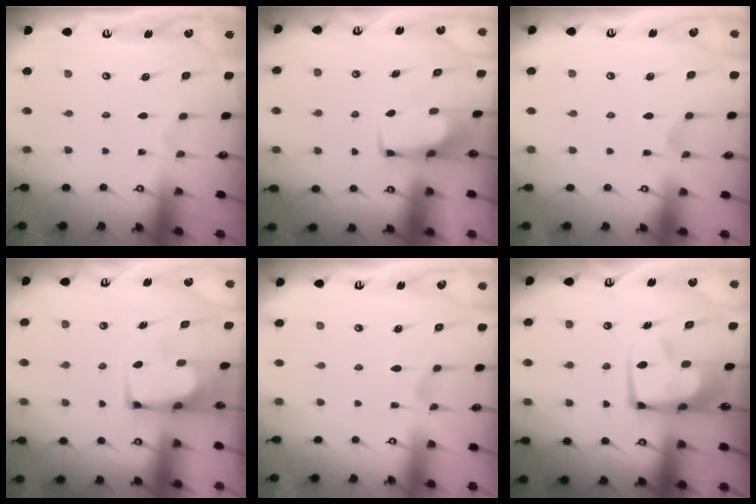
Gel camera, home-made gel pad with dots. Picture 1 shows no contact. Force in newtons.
{"total": 2.0, "press": 1.9, "slide": 0.6}
{"total": 2.1, "press": 1.8, "slide": 1.2}
{"total": 1.6, "press": 1.5, "slide": 0.2}
{"total": 5.1, "press": 5.0, "slide": 1.2}
{"total": 9.9, "press": 9.8, "slide": 1.2}